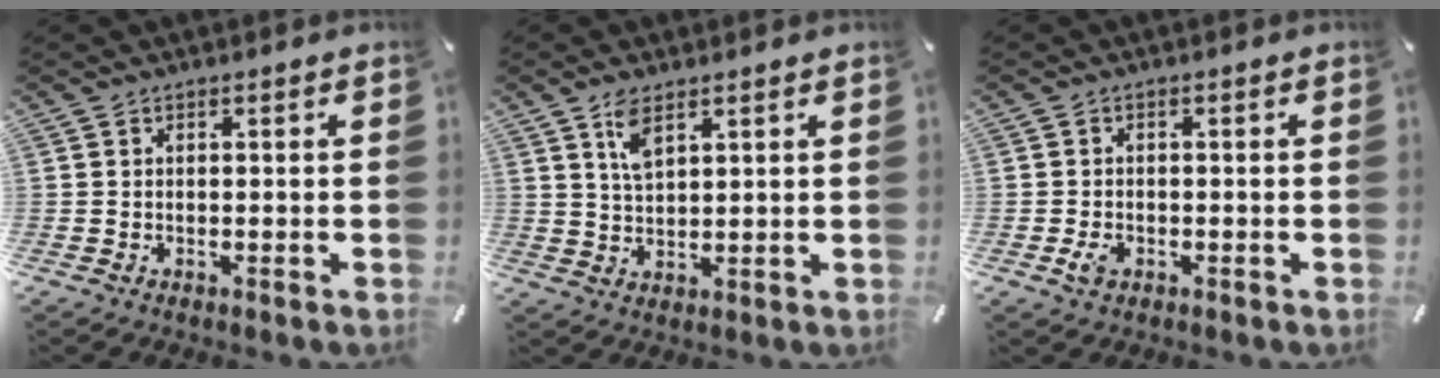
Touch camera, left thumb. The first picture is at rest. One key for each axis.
{"total": 5.3, "fx": 3.2, "fy": 2.2, "fz": 3.6, "tx": -0.079, "ty": 0.002, "tz": 0.057}
{"total": 2.5, "fx": -0.8, "fy": 1.9, "fz": 1.5, "tx": -0.033, "ty": 0.001, "tz": -0.015}